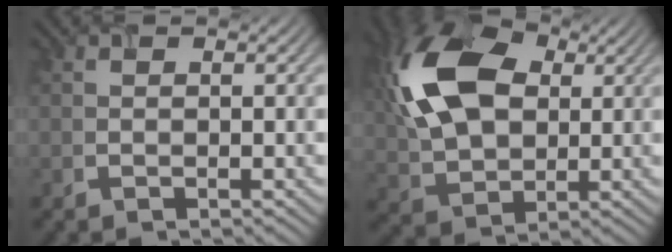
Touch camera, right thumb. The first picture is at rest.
{"total": 15.0, "force": [3.7, 9.7, 10.9], "torque": [-0.258, 0.028, 0.058]}